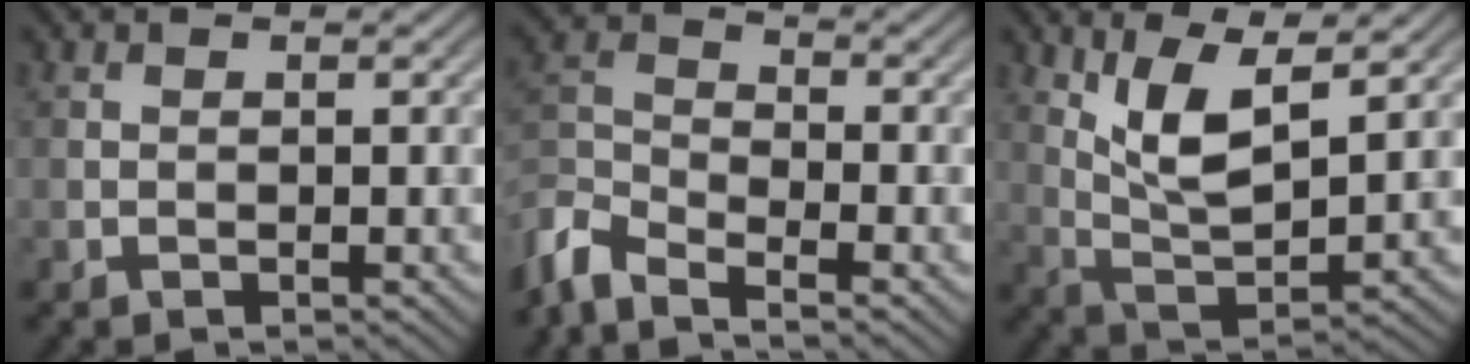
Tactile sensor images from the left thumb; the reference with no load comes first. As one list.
[{"total": 6.0, "force": [-4.8, 1.8, 3.2], "torque": [-0.078, -0.008, -0.111]}, {"total": 7.8, "force": [4.0, 2.5, 6.2], "torque": [-0.130, -0.004, 0.082]}]